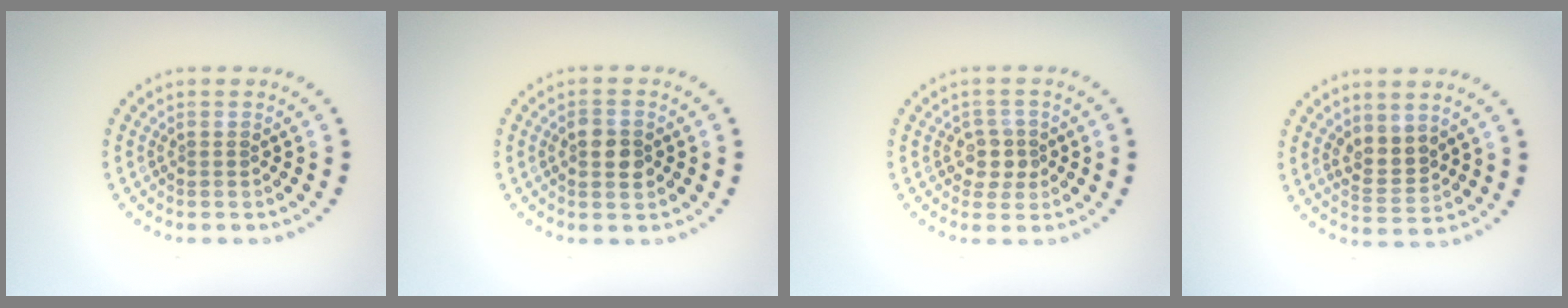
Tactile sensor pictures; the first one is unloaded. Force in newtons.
{"total": 2.4, "press": 2.4, "slide": 0.1}
{"total": 2.3, "press": 2.0, "slide": 1.1}
{"total": 2.8, "press": 2.5, "slide": 1.2}